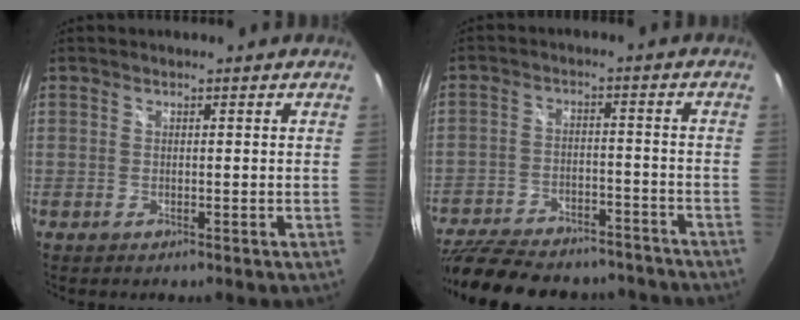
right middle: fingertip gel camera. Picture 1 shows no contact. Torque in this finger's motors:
{"motor_torque": [1.09, -1.05, 0.68, 0.19]}